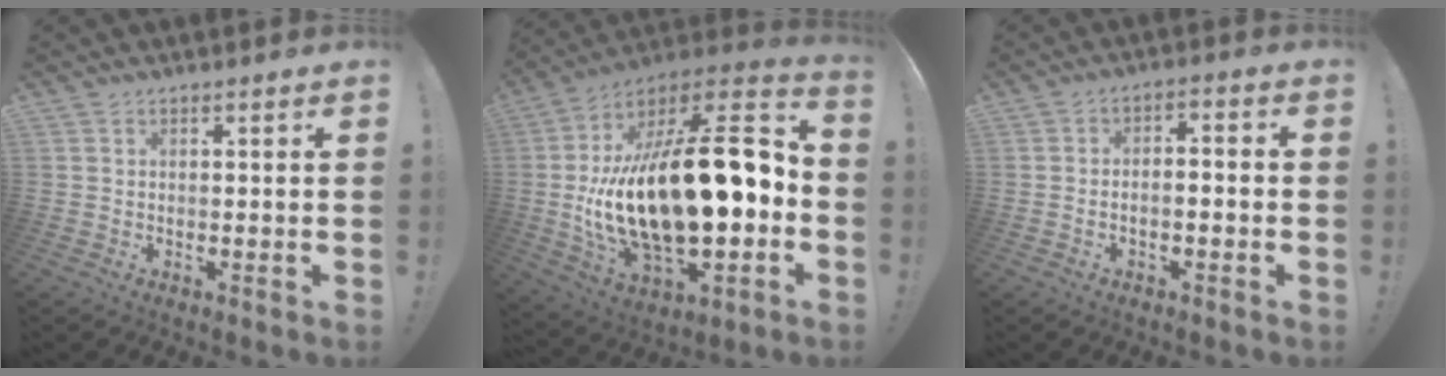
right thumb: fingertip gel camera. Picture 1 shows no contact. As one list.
[{"total": 29.6, "force": [-0.5, 13.9, 26.1], "torque": [-0.459, -0.011, 0.009]}, {"total": 3.2, "force": [-2.1, 1.0, 2.1], "torque": [-0.033, 0.007, -0.035]}]